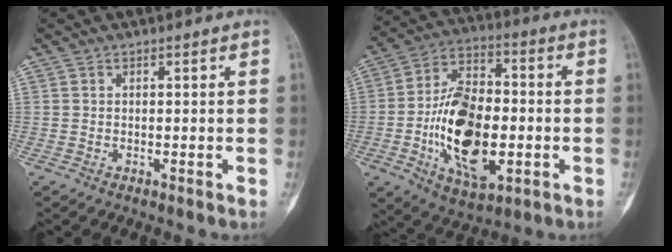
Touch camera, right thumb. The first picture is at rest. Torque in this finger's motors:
{"motor_torque": [1.85, 1.88, 1.29, -1.48, 0.48]}